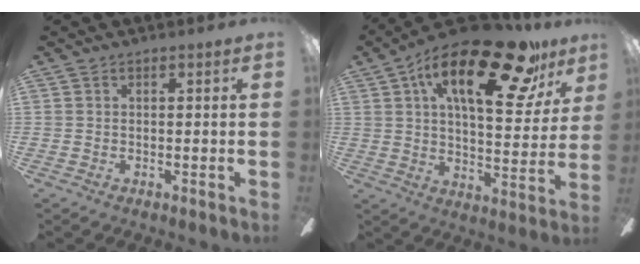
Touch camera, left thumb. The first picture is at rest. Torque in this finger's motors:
{"motor_torque": [0.55, 0.77, 1.68, -1.09, 0.57]}